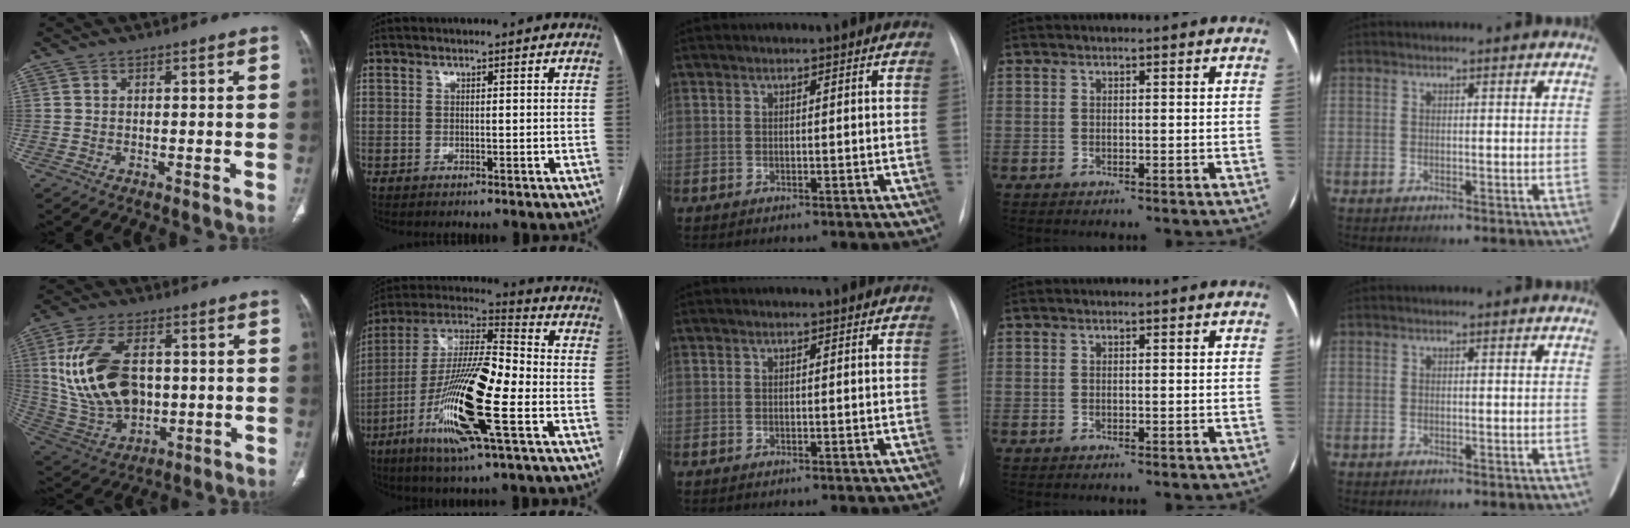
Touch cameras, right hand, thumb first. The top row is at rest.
{"thumb": {"total": 18.7, "force": [2.0, 11.6, 14.5], "torque": [-0.276, -0.007, 0.056]}, "index": {"total": 19.4, "force": [-6.4, 2.1, 18.2], "torque": [-0.375, -0.017, -0.121]}}